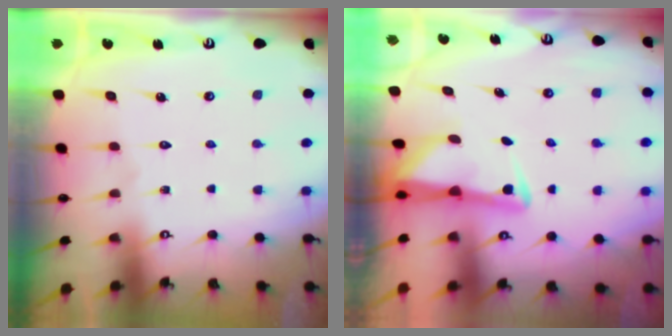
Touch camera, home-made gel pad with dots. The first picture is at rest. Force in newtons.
{"total": 2.9, "press": 2.8, "slide": 0.4}